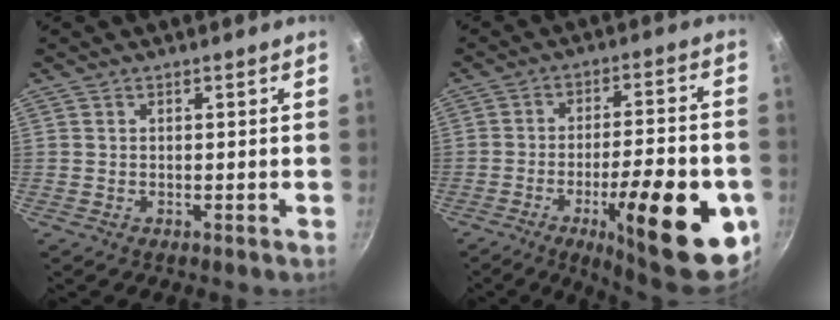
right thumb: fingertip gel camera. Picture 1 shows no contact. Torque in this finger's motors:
{"motor_torque": [0.39, 0.58, 1.03, -1.19, 0.16]}